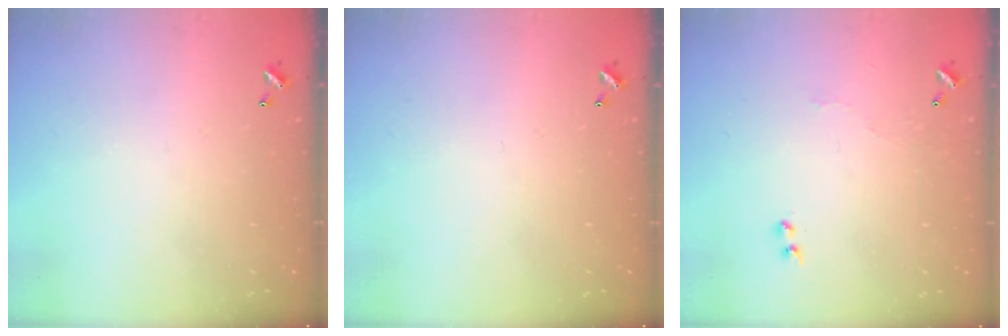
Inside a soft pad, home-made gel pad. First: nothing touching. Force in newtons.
{"total": 0.0}
{"total": 3.0, "press": 2.9, "slide": 0.6}